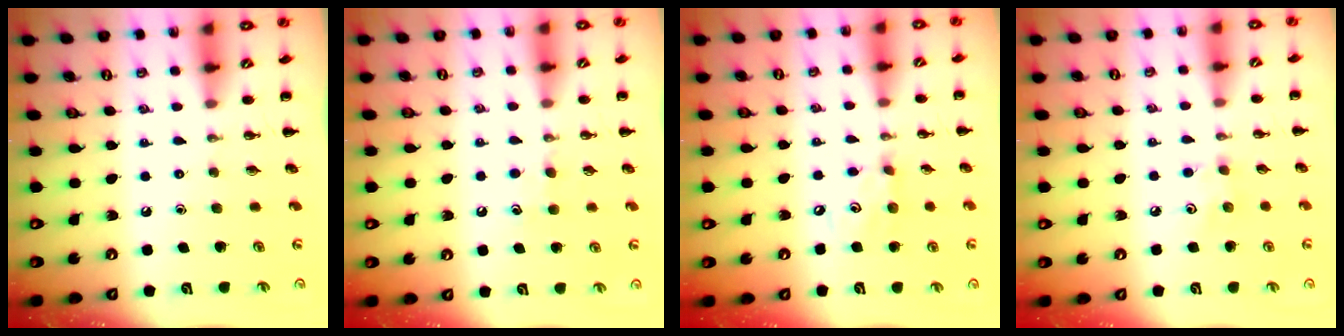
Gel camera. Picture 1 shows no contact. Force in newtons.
{"total": 5.7, "press": 5.4, "slide": 1.7}
{"total": 5.3, "press": 5.2, "slide": 1.0}
{"total": 4.0, "press": 3.9, "slide": 1.1}